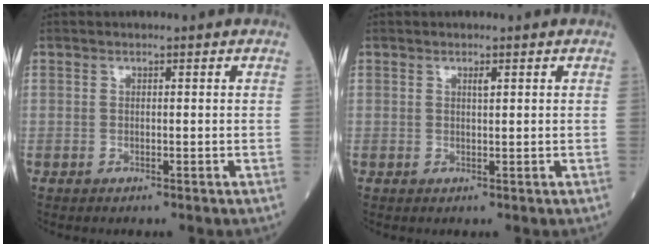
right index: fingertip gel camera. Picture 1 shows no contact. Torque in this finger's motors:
{"motor_torque": [0.13, 0.11, 0.00, 0.01]}